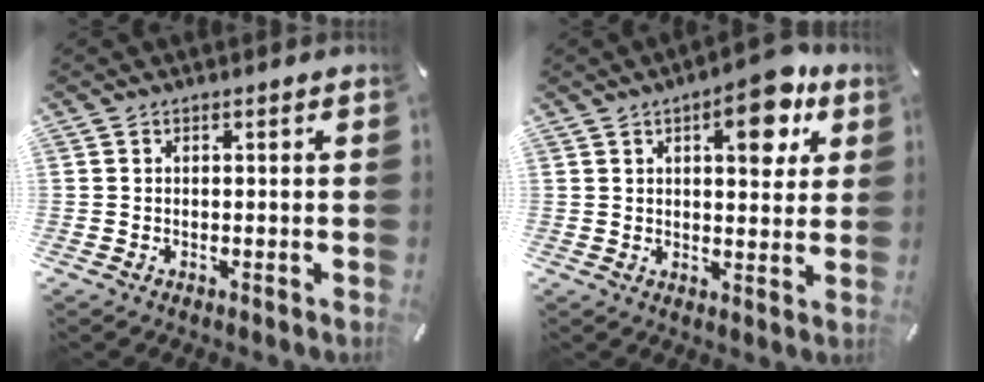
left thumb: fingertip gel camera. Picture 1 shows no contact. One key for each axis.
{"total": 11.2, "fx": 5.2, "fy": 5.1, "fz": 8.5, "tx": -0.099, "ty": -0.022, "tz": 0.080}